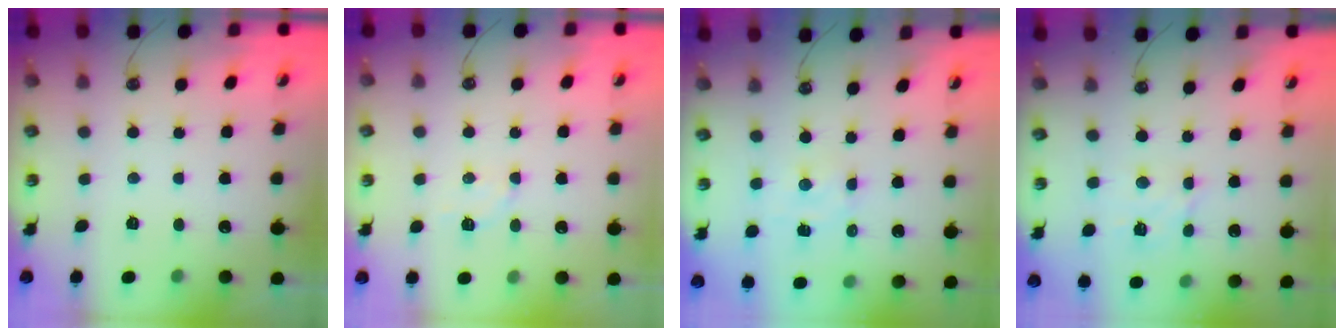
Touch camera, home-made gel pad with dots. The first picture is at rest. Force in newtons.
{"total": 2.8, "press": 2.8, "slide": 0.5}
{"total": 1.6, "press": 1.6, "slide": 0.2}
{"total": 5.3, "press": 5.2, "slide": 1.0}